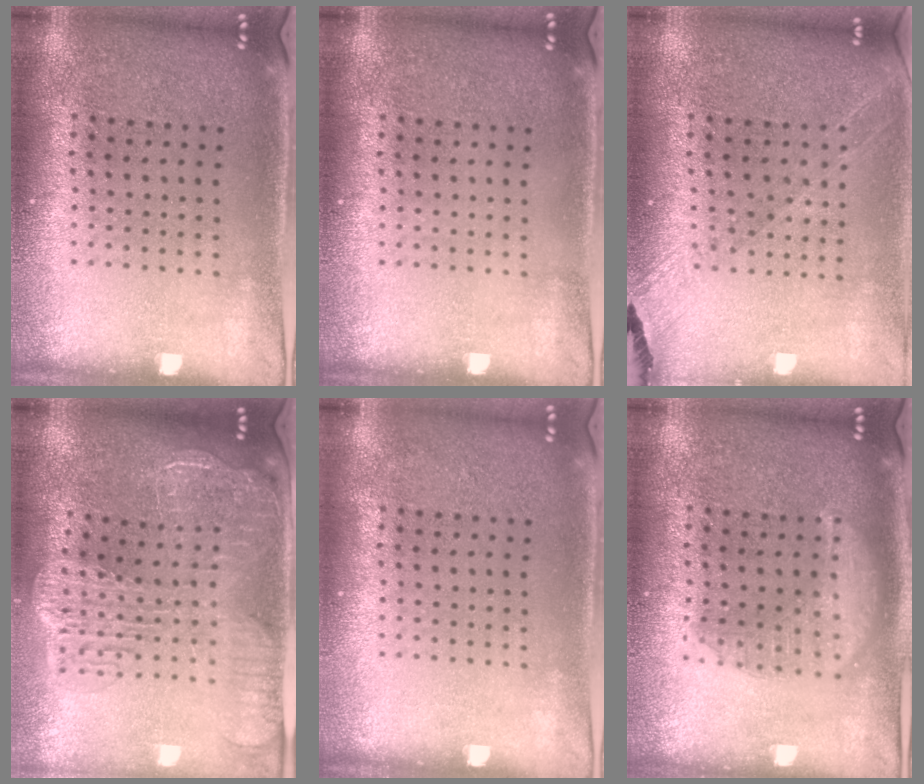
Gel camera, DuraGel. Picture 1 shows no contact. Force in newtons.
{"total": 0.0}
{"total": 1.3, "press": 1.2, "slide": 0.3}
{"total": 2.8, "press": 2.3, "slide": 1.5}
{"total": 0.0}
{"total": 1.6, "press": 1.6, "slide": 0.2}